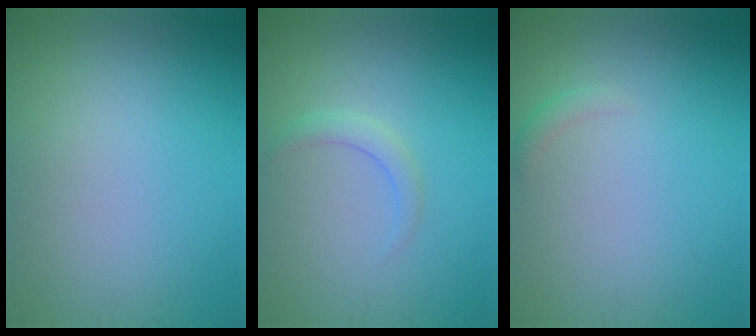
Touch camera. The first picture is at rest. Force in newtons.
{"total": 1.4, "press": 1.4, "slide": 0.0}
{"total": 0.8, "press": 0.8, "slide": 0.0}